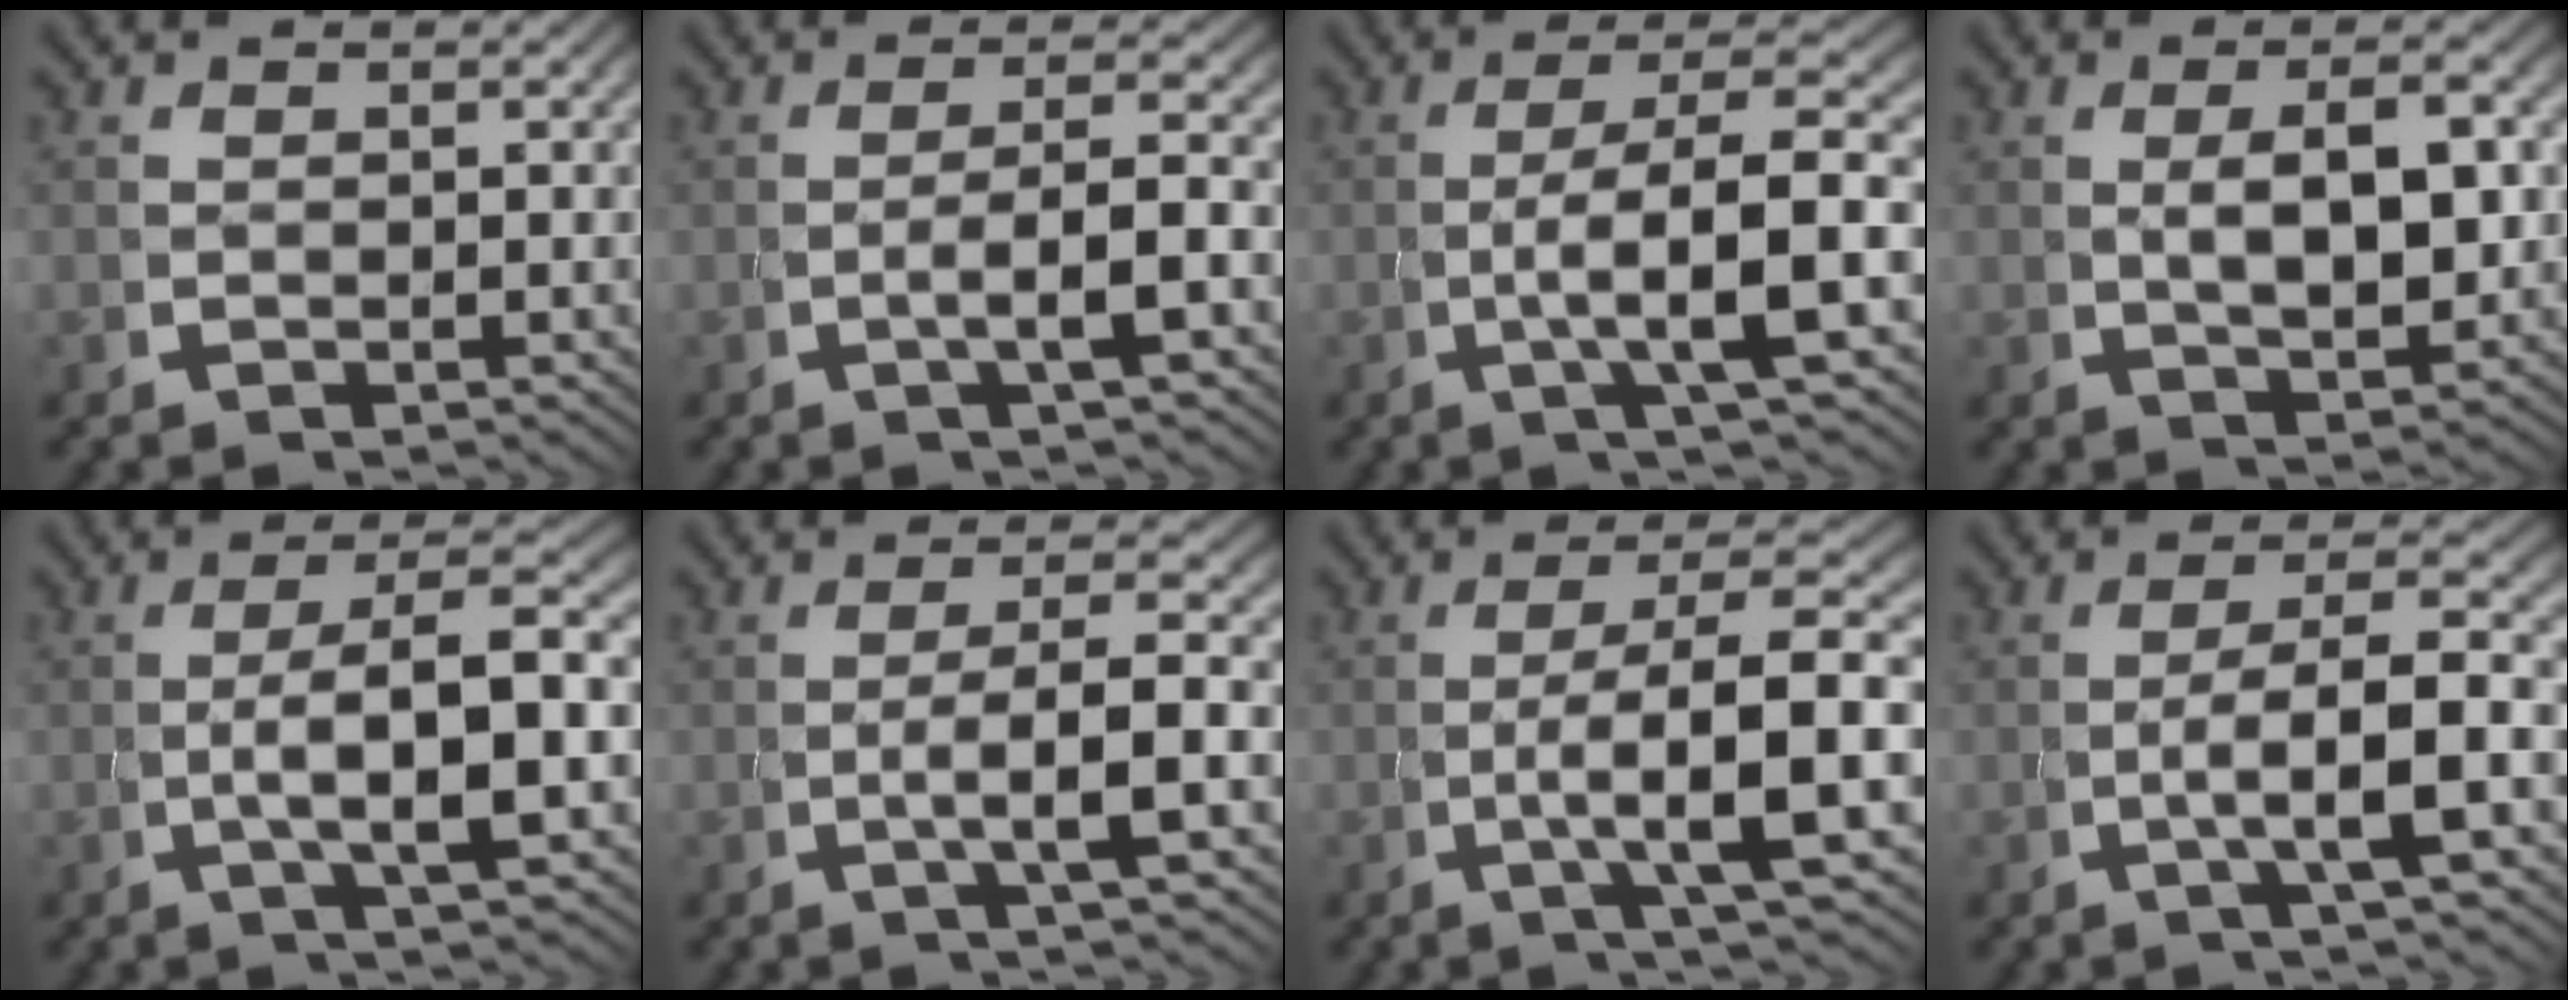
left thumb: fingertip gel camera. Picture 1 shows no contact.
{"total": 3.9, "force": [-0.6, 1.0, 3.7], "torque": [-0.075, -0.006, -0.006]}
{"total": 8.0, "force": [-0.5, 3.0, 7.4], "torque": [-0.141, -0.017, 0.000]}
{"total": 4.5, "force": [0.5, 2.2, 4.0], "torque": [-0.069, -0.005, 0.016]}
{"total": 7.3, "force": [0.0, 2.6, 6.8], "torque": [-0.125, -0.010, 0.004]}
{"total": 4.8, "force": [-0.4, 1.1, 4.7], "torque": [-0.096, -0.008, -0.003]}
{"total": 9.0, "force": [-0.6, 3.2, 8.3], "torque": [-0.153, -0.020, 0.001]}
{"total": 6.1, "force": [-0.5, 2.0, 5.7], "torque": [-0.109, -0.013, -0.004]}